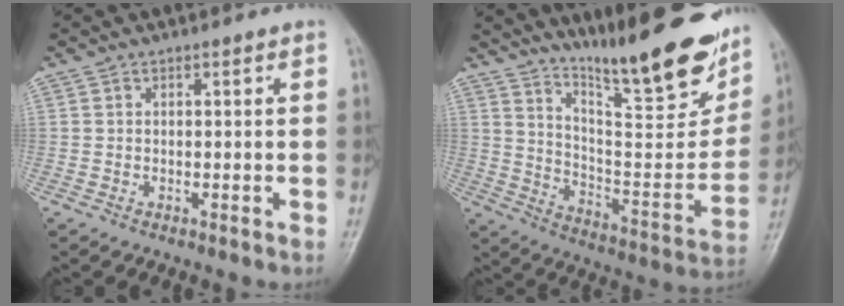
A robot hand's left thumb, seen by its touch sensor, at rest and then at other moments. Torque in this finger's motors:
{"motor_torque": [-0.03, 0.36, 1.45, -1.33, 0.11]}